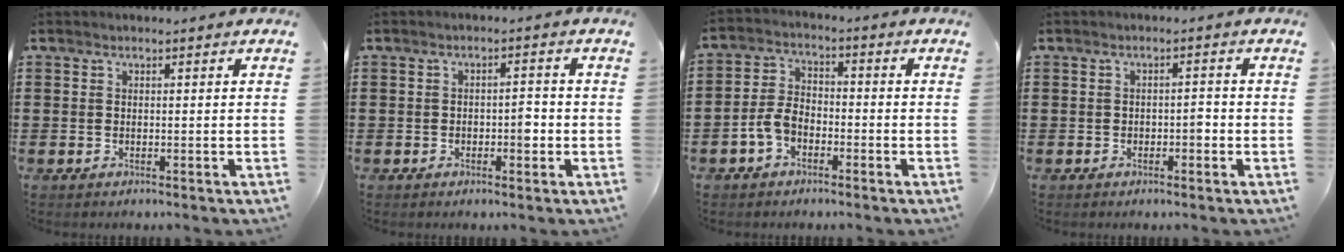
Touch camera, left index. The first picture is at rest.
{"total": 2.5, "force": [-0.7, 1.1, 2.1], "torque": [-0.033, 0.000, -0.017]}
{"total": 4.8, "force": [-2.6, 2.9, 2.8], "torque": [-0.079, 0.004, -0.057]}
{"total": 1.6, "force": [-0.6, 0.7, 1.2], "torque": [-0.027, 0.003, -0.014]}